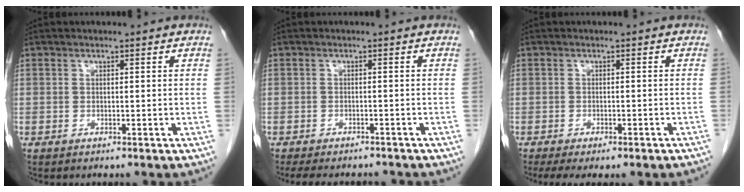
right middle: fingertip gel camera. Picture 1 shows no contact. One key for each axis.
{"total": 8.7, "fx": -7.8, "fy": 2.5, "fz": 3.0, "tx": -0.045, "ty": -0.005, "tz": -0.101}
{"total": 7.0, "fx": -5.5, "fy": 1.4, "fz": 4.1, "tx": -0.052, "ty": -0.004, "tz": -0.072}